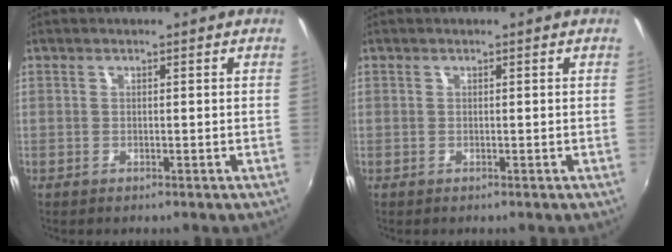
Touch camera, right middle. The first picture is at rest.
{"total": 0.0}